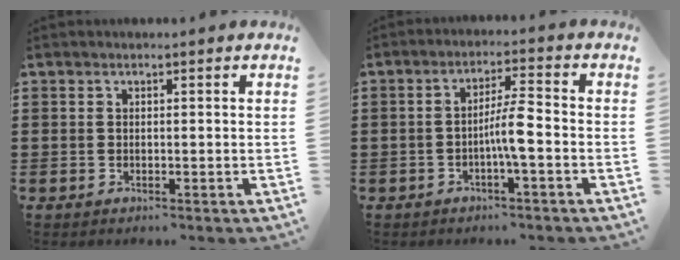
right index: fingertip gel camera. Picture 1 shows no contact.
{"total": 5.0, "force": [-1.6, 0.4, 4.7], "torque": [-0.090, 0.001, -0.035]}